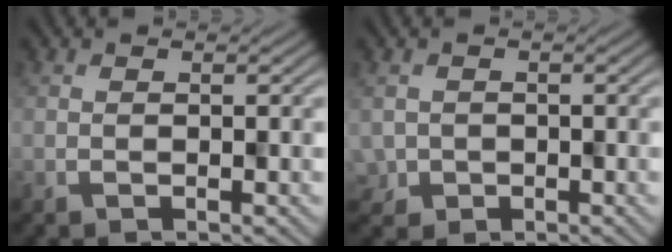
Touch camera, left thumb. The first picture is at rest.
{"total": 2.2, "force": [-1.0, 2.0, 0.4], "torque": [-0.012, -0.012, -0.019]}